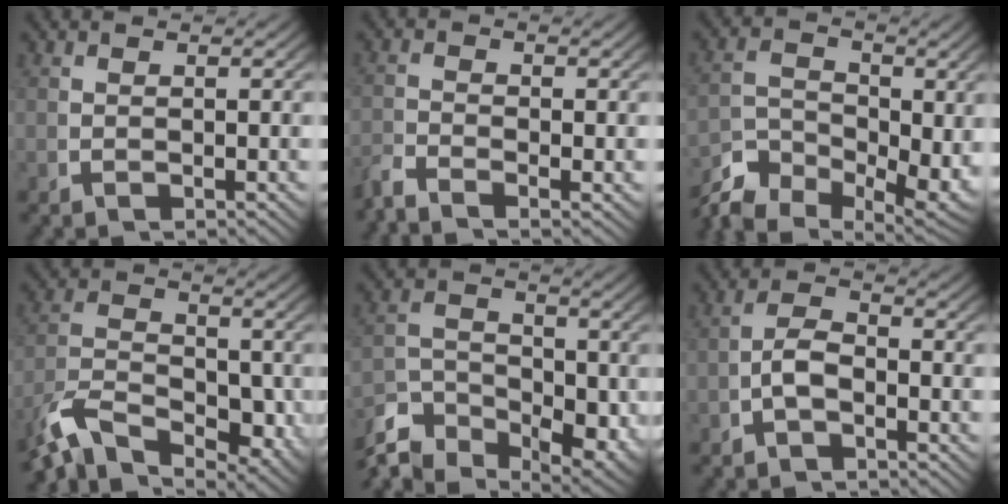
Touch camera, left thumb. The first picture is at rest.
{"total": 2.2, "force": [-2.0, 0.5, 0.9], "torque": [-0.020, -0.013, -0.040]}
{"total": 6.6, "force": [-3.5, 3.9, 4.0], "torque": [-0.055, -0.038, -0.053]}
{"total": 7.5, "force": [-3.2, 4.3, 5.2], "torque": [-0.089, -0.032, -0.053]}
{"total": 7.4, "force": [-3.9, 4.6, 4.3], "torque": [-0.061, -0.036, -0.059]}
{"total": 3.0, "force": [-1.1, 1.9, 2.1], "torque": [-0.046, -0.013, -0.017]}